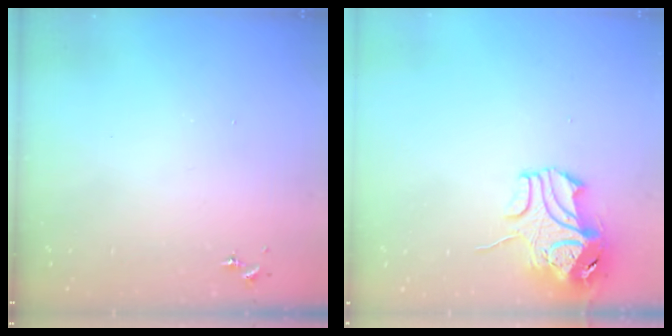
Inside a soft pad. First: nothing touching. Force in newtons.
{"total": 10.5, "press": 10.4, "slide": 1.5}